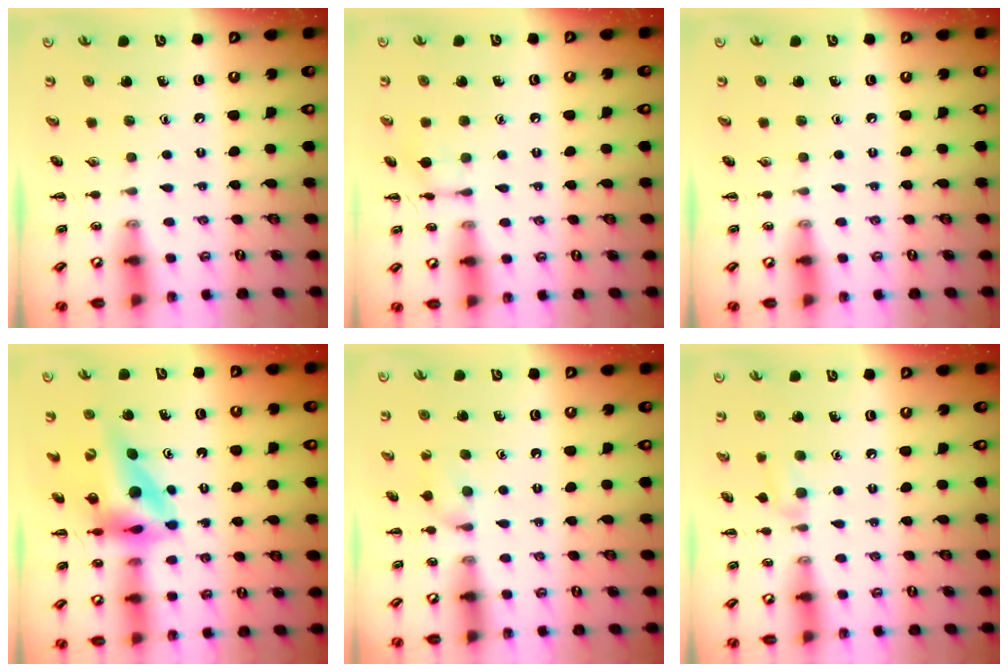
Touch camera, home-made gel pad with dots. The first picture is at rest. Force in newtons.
{"total": 6.5, "press": 6.3, "slide": 1.6}
{"total": 0.0}
{"total": 12.4, "press": 11.7, "slide": 4.1}
{"total": 6.4, "press": 6.1, "slide": 1.9}
{"total": 6.0, "press": 5.7, "slide": 2.0}